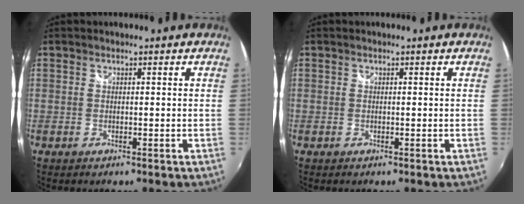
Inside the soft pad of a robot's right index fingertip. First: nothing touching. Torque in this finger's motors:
{"motor_torque": [0.00, 0.00, 0.00, 0.00]}